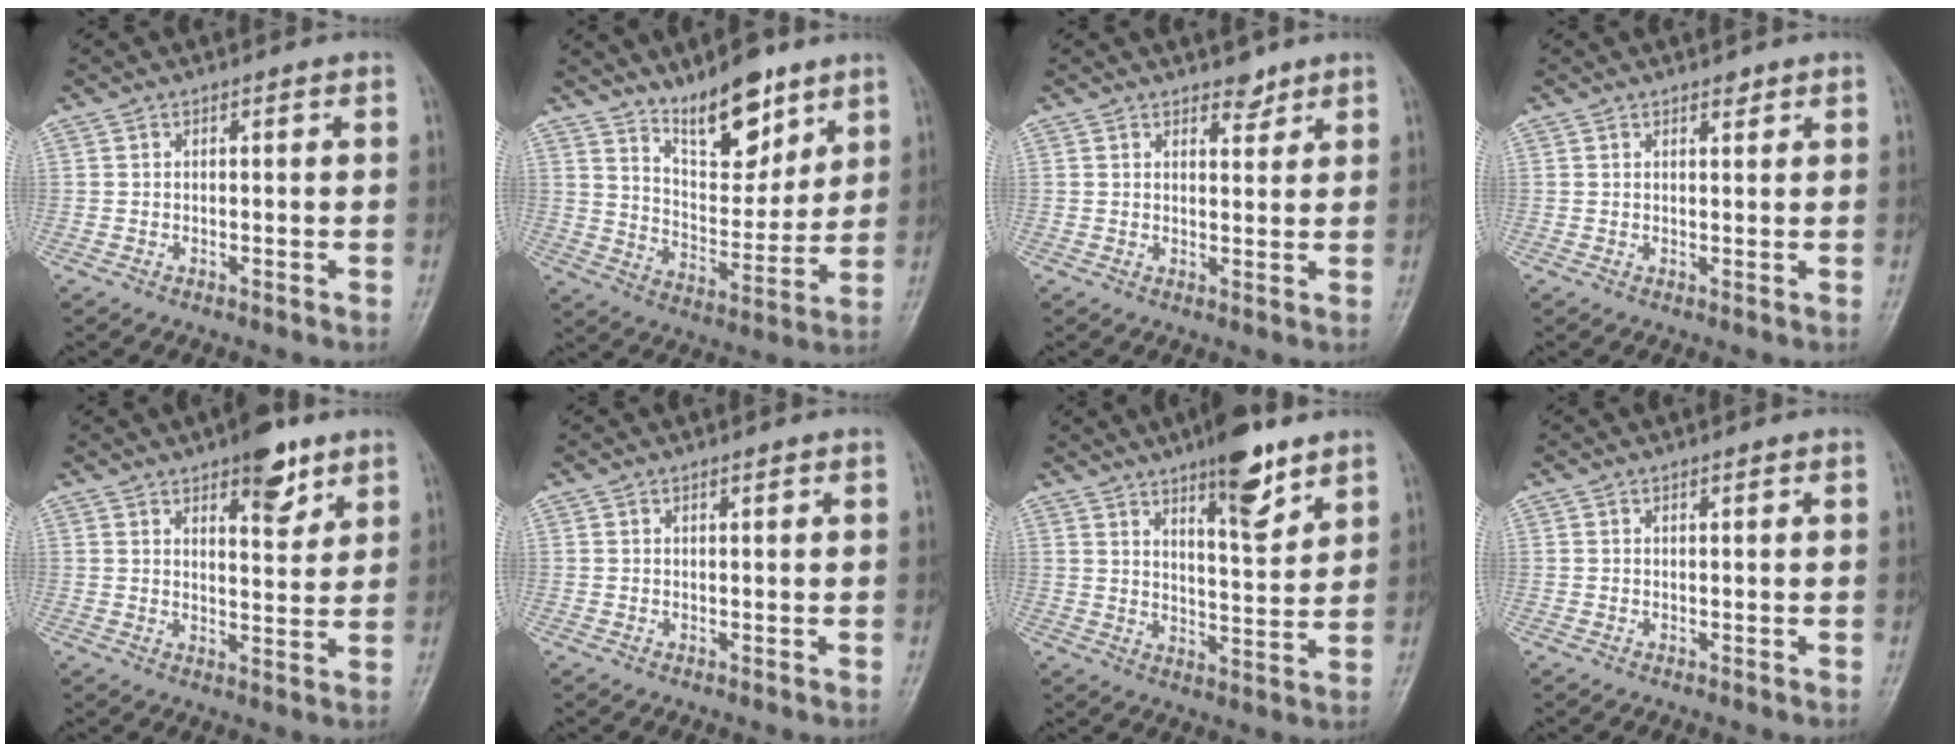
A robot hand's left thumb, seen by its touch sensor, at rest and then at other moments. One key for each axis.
{"total": 13.4, "fx": 9.4, "fy": 5.4, "fz": 7.9, "tx": -0.091, "ty": -0.071, "tz": 0.168}
{"total": 2.8, "fx": 2.3, "fy": 1.3, "fz": 1.0, "tx": 0.001, "ty": -0.016, "tz": 0.033}
{"total": 1.4, "fx": 1.1, "fy": 0.5, "fz": 0.6, "tx": -0.004, "ty": -0.008, "tz": 0.016}
{"total": 8.2, "fx": 5.3, "fy": 3.1, "fz": 5.5, "tx": -0.056, "ty": -0.030, "tz": 0.074}
{"total": 0.7, "fx": 0.6, "fy": 0.1, "fz": 0.4, "tx": -0.007, "ty": -0.004, "tz": 0.010}
{"total": 11.4, "fx": 7.5, "fy": 3.1, "fz": 8.0, "tx": -0.100, "ty": -0.047, "tz": 0.116}
{"total": 0.5, "fx": 0.4, "fy": 0.0, "fz": 0.3, "tx": -0.006, "ty": -0.002, "tz": 0.008}